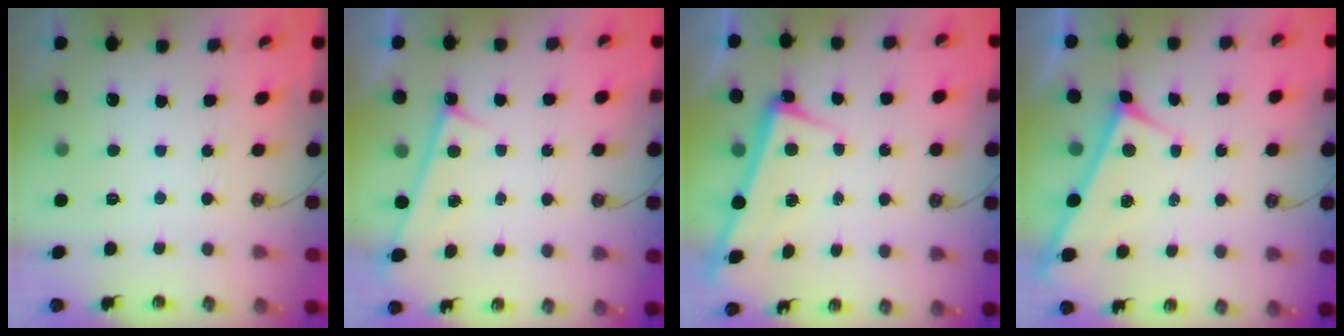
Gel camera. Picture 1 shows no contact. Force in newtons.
{"total": 0.6, "press": 0.1, "slide": 0.6}
{"total": 2.3, "press": 2.1, "slide": 0.9}
{"total": 3.9, "press": 3.9, "slide": 0.2}